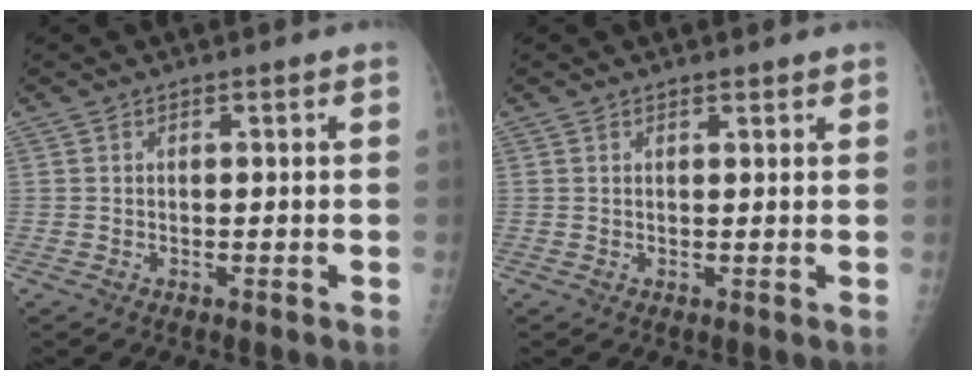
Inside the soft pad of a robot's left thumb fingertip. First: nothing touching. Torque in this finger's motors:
{"motor_torque": [-0.32, 0.16, 0.07, 0.05, 0.02]}